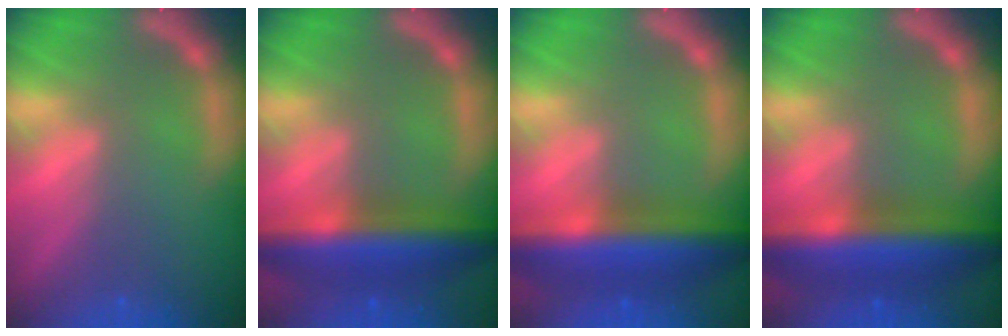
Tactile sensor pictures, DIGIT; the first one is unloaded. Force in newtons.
{"total": 8.5}
{"total": 9.5}
{"total": 9.5}